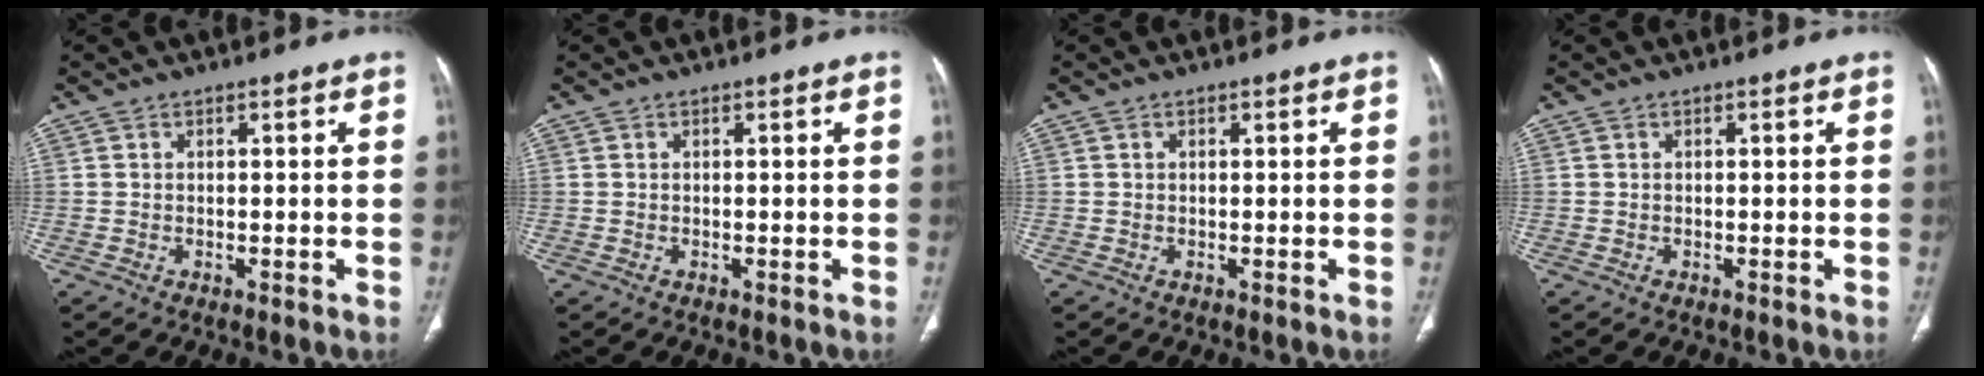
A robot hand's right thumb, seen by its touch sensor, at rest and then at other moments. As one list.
[{"total": 0.0}, {"total": 0.0}, {"total": 0.0}]